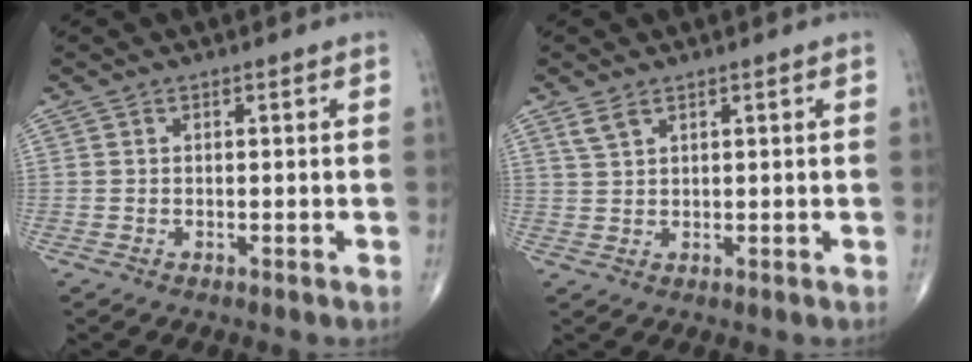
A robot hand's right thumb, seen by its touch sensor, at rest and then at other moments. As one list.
[{"total": 2.3, "force": [1.6, 1.0, 1.3], "torque": [-0.028, 0.000, 0.040]}]